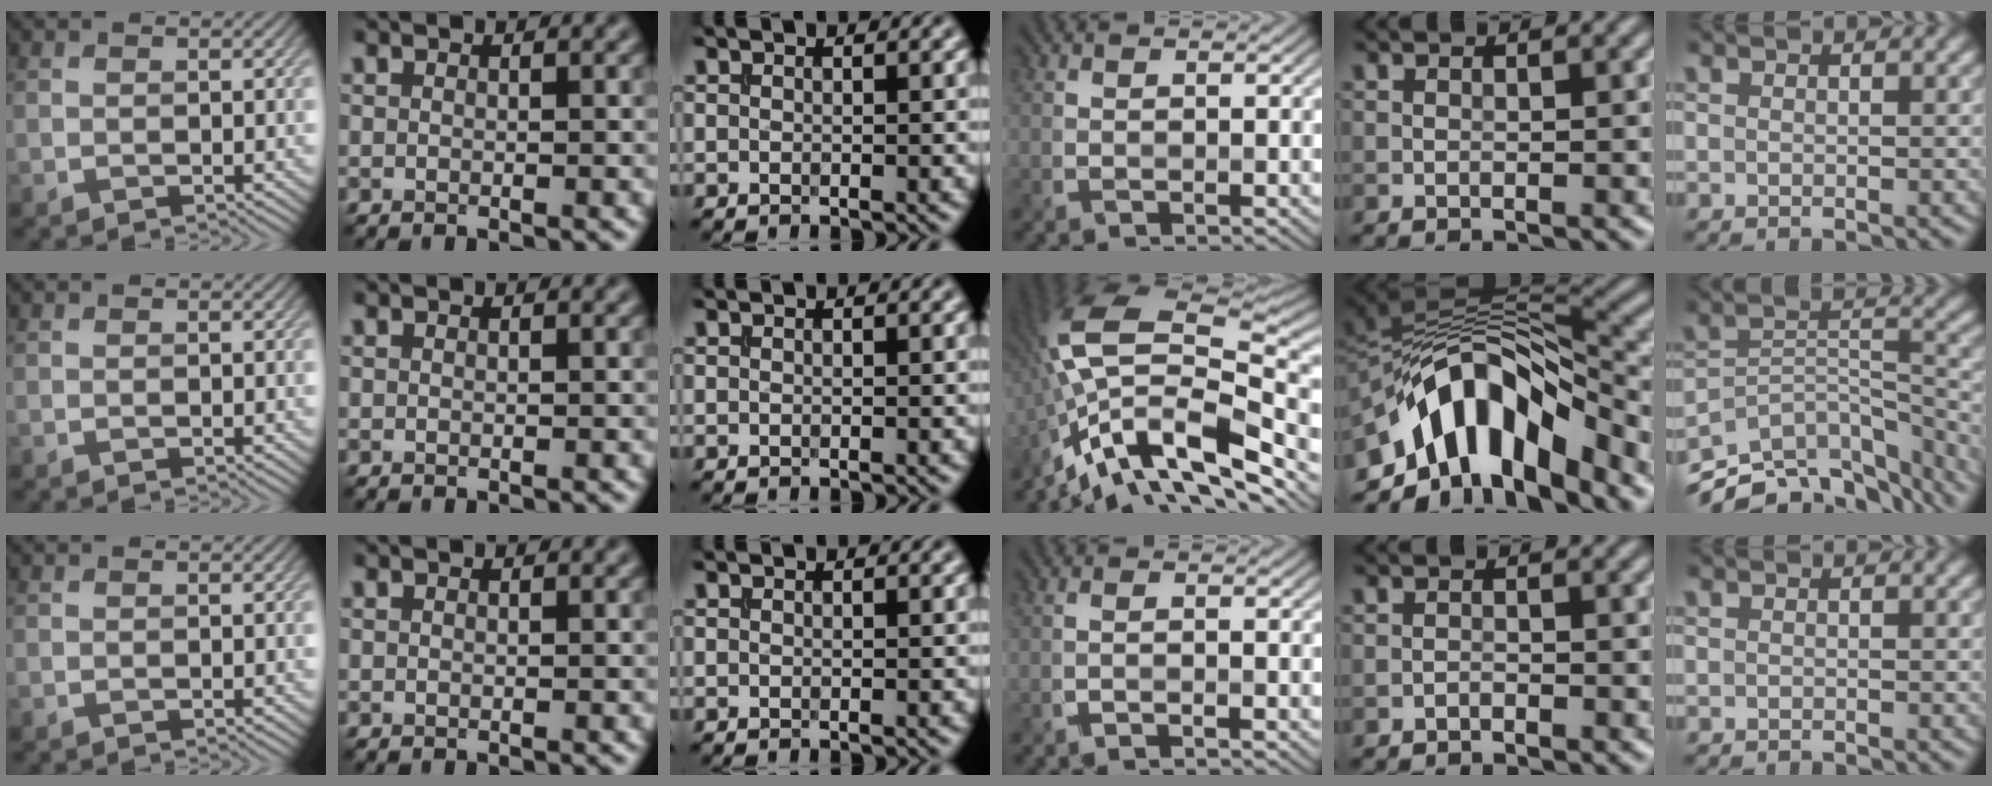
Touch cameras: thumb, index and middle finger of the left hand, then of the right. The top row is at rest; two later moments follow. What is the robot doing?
{"motion": "insert", "object": "file holder"}